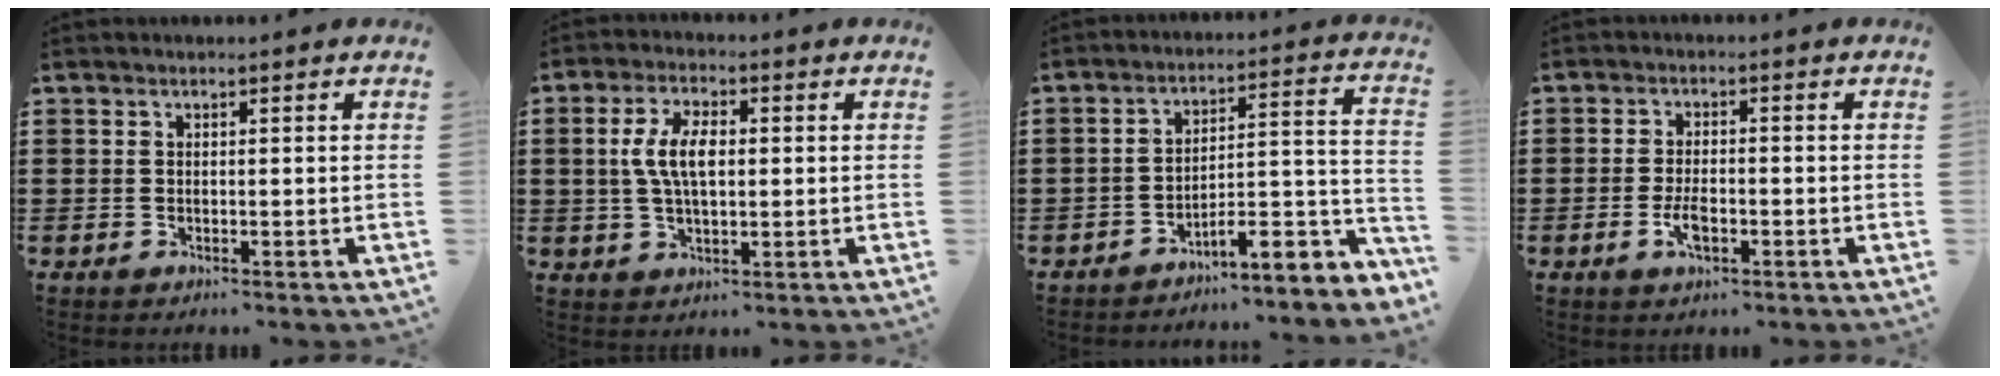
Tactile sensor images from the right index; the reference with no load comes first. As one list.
[{"total": 6.8, "force": [0.4, 2.9, 6.1], "torque": [-0.132, 0.006, 0.001]}, {"total": 7.1, "force": [-5.1, 1.9, 4.6], "torque": [-0.054, -0.014, -0.099]}, {"total": 3.8, "force": [-1.4, 1.5, 3.2], "torque": [-0.070, -0.001, -0.028]}]